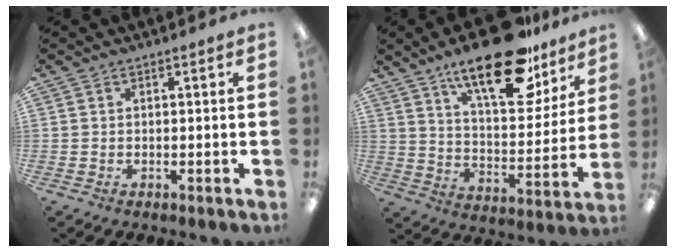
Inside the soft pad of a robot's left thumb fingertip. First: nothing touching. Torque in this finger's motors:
{"motor_torque": [0.91, 0.24, 1.40, -1.37, 0.22]}